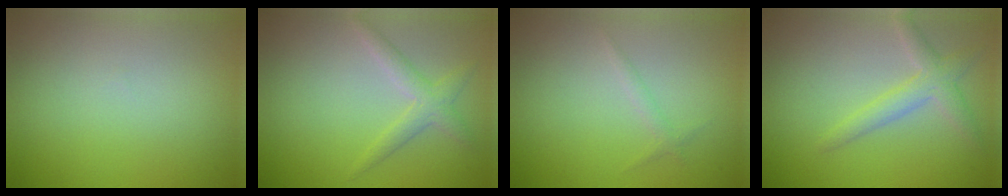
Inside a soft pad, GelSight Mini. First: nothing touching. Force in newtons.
{"total": 2.0, "press": 2.0, "slide": 0.1}
{"total": 0.8, "press": 0.8, "slide": 0.1}
{"total": 2.6, "press": 2.6, "slide": 0.1}